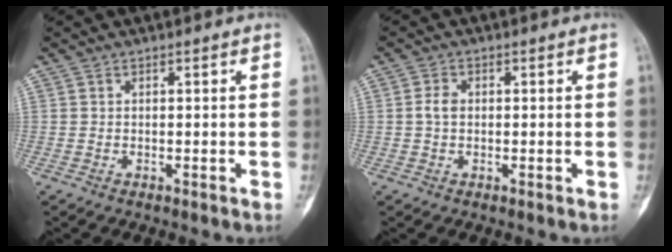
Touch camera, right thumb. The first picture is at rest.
{"total": 2.3, "force": [0.0, 1.7, 1.7], "torque": [-0.032, 0.004, -0.003]}